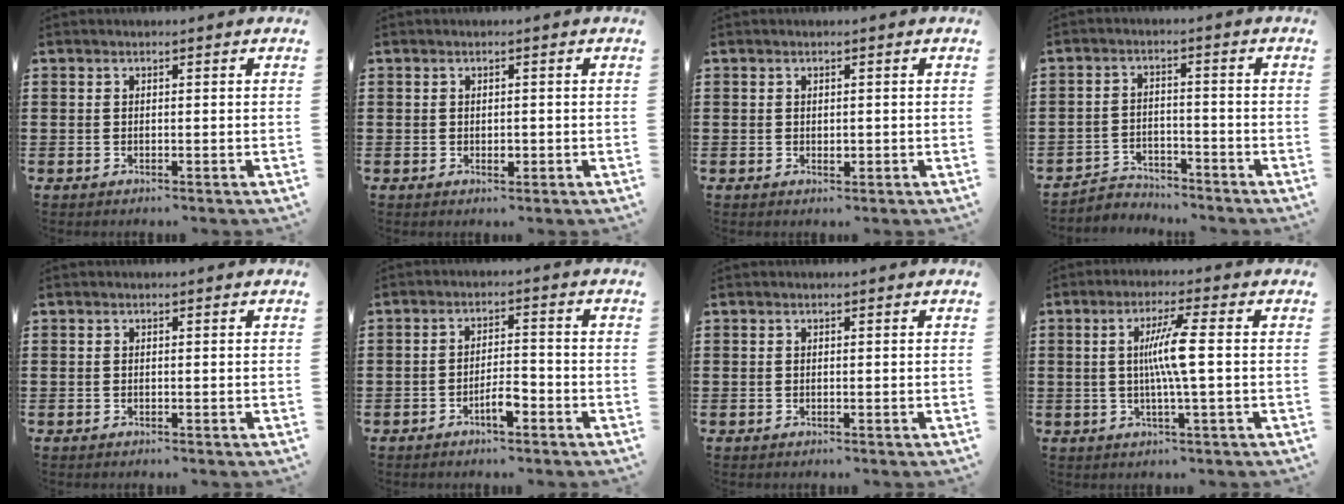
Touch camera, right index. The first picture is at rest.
{"total": 1.2, "force": [-0.1, 0.7, 1.0], "torque": [-0.018, 0.002, -0.003]}
{"total": 0.8, "force": [0.1, 0.6, 0.6], "torque": [-0.012, 0.003, 0.001]}
{"total": 3.4, "force": [-3.3, 0.7, 0.0], "torque": [-0.009, 0.003, -0.071]}
{"total": 0.0}
{"total": 4.1, "force": [-2.3, 1.3, 3.2], "torque": [-0.060, 0.004, -0.044]}
{"total": 0.0}
{"total": 6.6, "force": [0.2, -0.3, 6.6], "torque": [-0.129, -0.008, -0.005]}